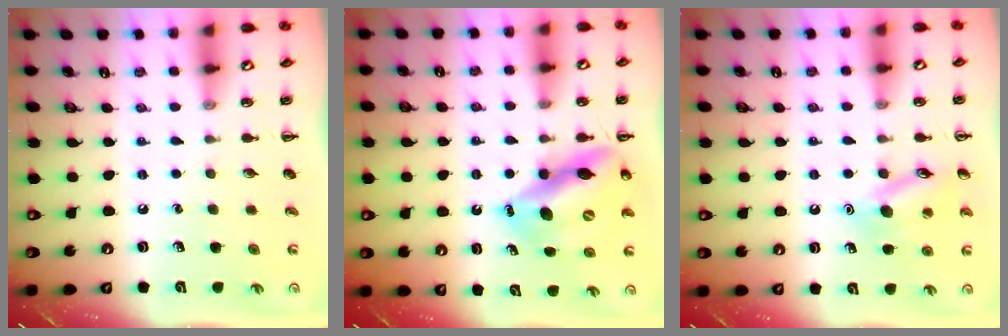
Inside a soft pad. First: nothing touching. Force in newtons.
{"total": 14.1, "press": 13.4, "slide": 4.4}
{"total": 12.2, "press": 12.1, "slide": 1.9}